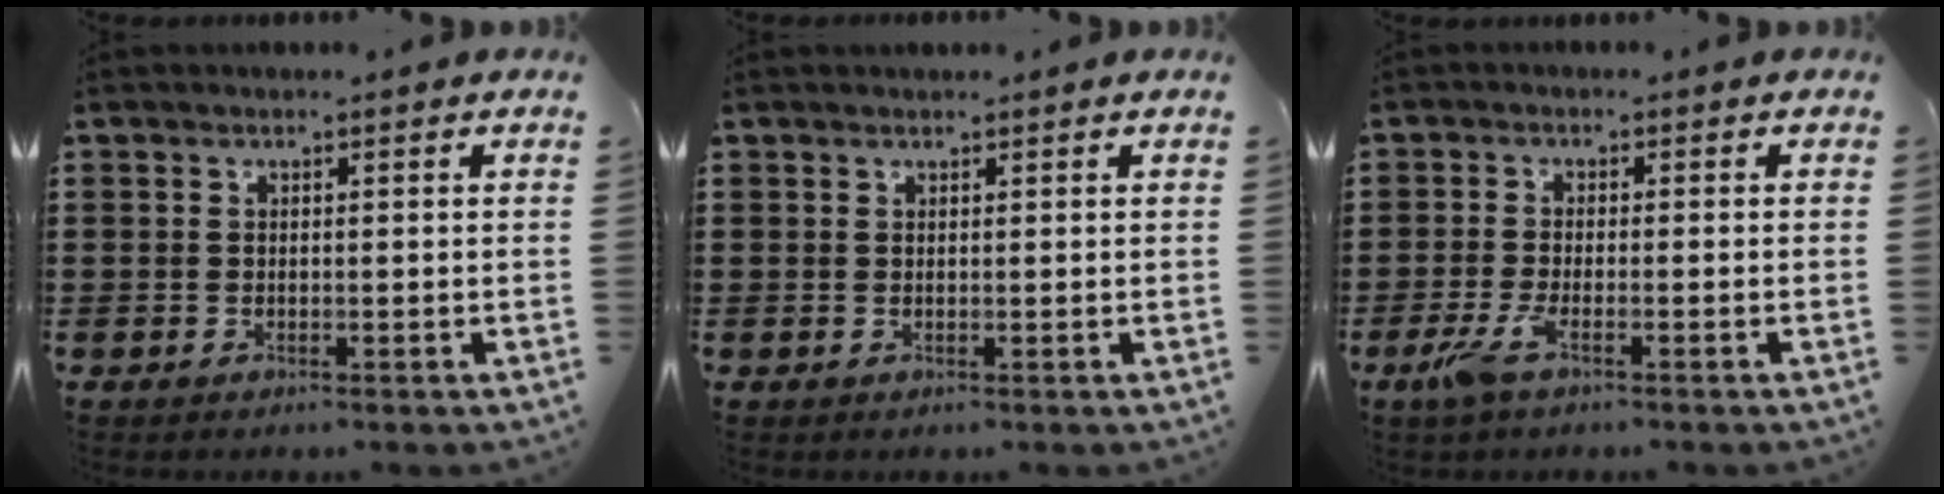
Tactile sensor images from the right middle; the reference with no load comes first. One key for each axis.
{"total": 0.6, "fx": 0.5, "fy": -0.1, "fz": 0.1, "tx": -0.002, "ty": 0.000, "tz": 0.010}
{"total": 3.8, "fx": -1.9, "fy": 0.7, "fz": 3.2, "tx": -0.081, "ty": -0.011, "tz": -0.042}